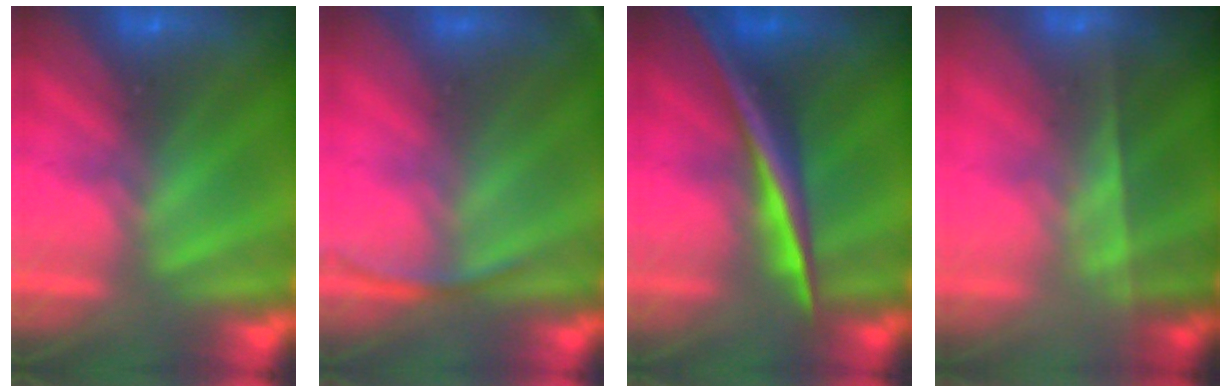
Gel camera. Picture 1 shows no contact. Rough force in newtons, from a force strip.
{"total": 2.2}
{"total": 2.6}
{"total": 8.9}